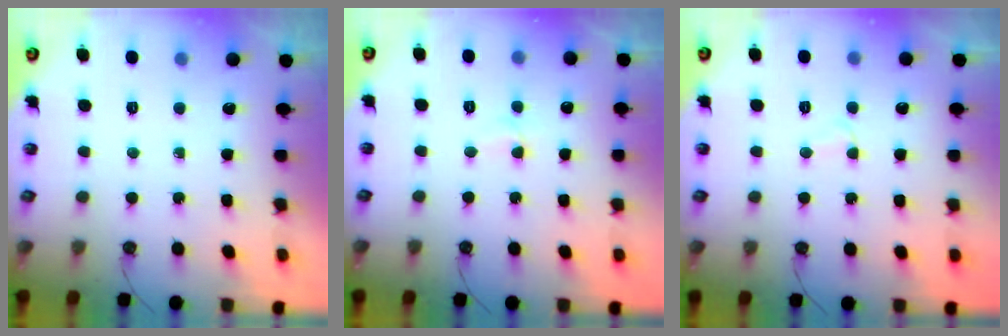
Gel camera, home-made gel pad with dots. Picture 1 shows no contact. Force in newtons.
{"total": 2.9, "press": 2.8, "slide": 0.7}
{"total": 2.5, "press": 2.5, "slide": 0.5}